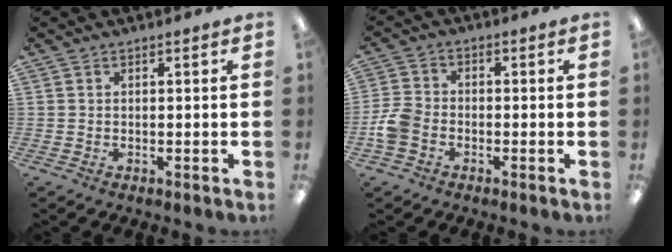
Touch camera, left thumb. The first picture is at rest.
{"total": 6.2, "force": [-2.4, 4.5, 3.5], "torque": [-0.071, 0.017, -0.043]}